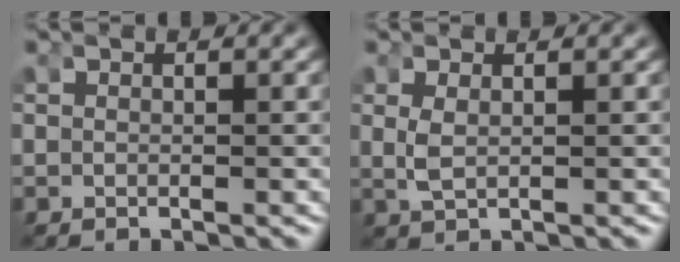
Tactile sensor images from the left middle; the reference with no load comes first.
{"total": 1.5, "force": [0.3, 0.4, 1.4], "torque": [-0.043, -0.014, 0.020]}